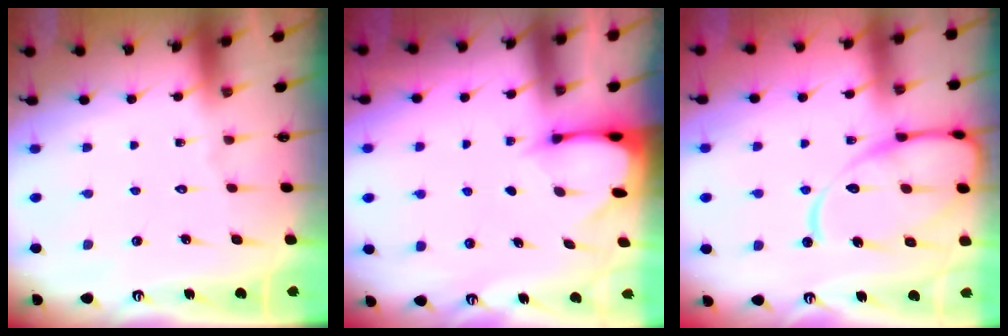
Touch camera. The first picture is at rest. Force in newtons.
{"total": 2.4, "press": 2.4, "slide": 0.3}
{"total": 14.3, "press": 14.3, "slide": 1.5}